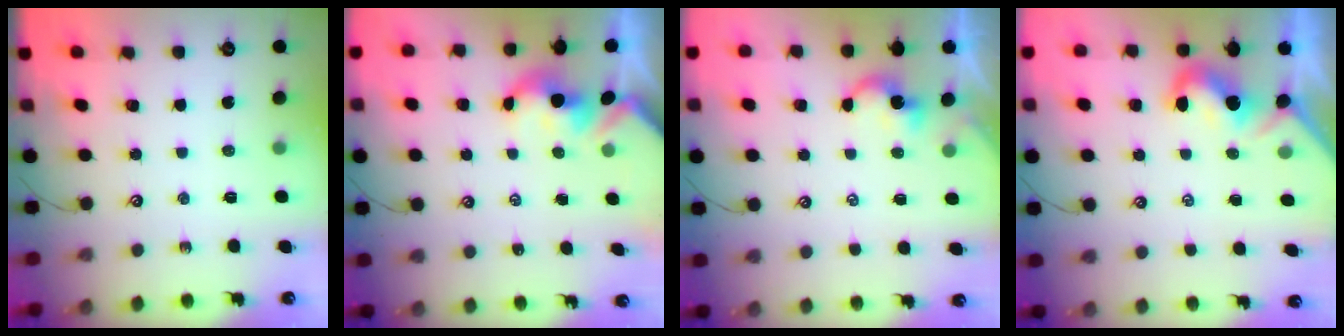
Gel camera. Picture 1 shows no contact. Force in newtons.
{"total": 1.9, "press": 1.9, "slide": 0.1}
{"total": 2.9, "press": 2.9, "slide": 0.2}
{"total": 2.2, "press": 2.1, "slide": 0.6}